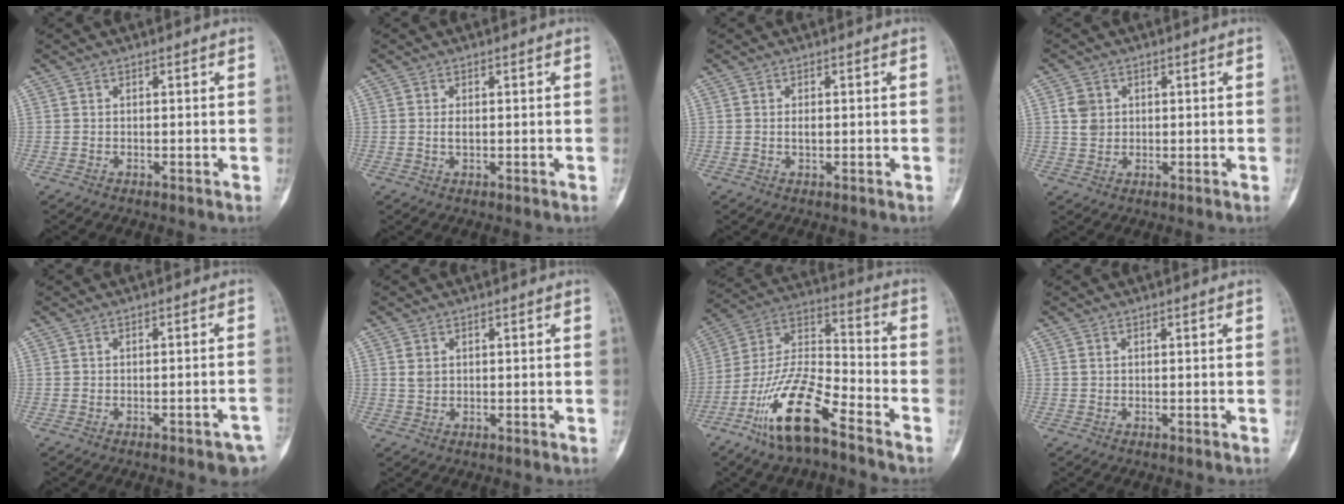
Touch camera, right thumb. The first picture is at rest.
{"total": 1.3, "force": [0.1, 0.7, 1.1], "torque": [-0.016, -0.001, 0.002]}
{"total": 1.4, "force": [0.1, 0.8, 1.1], "torque": [-0.015, 0.000, 0.001]}
{"total": 3.7, "force": [0.7, 3.2, 1.7], "torque": [-0.012, 0.001, 0.015]}
{"total": 4.9, "force": [-3.0, 1.3, 3.6], "torque": [-0.037, 0.016, -0.032]}
{"total": 1.6, "force": [0.4, 1.2, 0.9], "torque": [-0.009, -0.002, 0.012]}
{"total": 16.8, "force": [-10.3, 5.1, 12.3], "torque": [-0.237, 0.069, -0.199]}
{"total": 0.0}